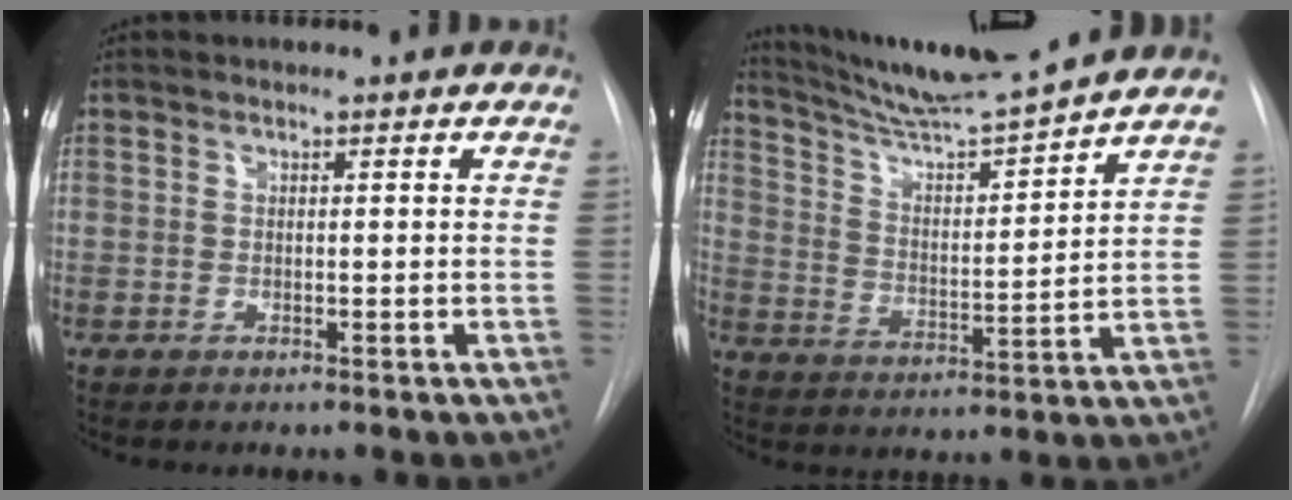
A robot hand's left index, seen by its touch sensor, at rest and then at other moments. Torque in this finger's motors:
{"motor_torque": [0.36, -0.78, 0.26, 0.09]}